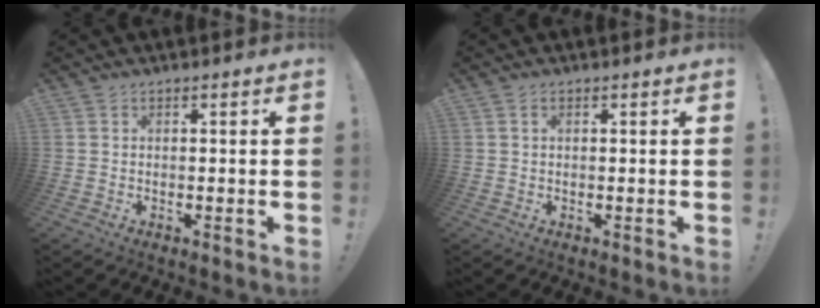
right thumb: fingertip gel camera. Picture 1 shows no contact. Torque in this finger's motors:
{"motor_torque": [-0.24, -0.24, -0.10, 0.10, 0.01]}